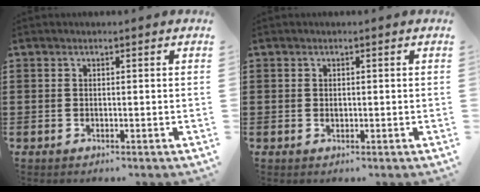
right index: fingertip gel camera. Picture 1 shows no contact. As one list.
[{"total": 0.6, "force": [0.1, 0.5, 0.3], "torque": [-0.008, 0.001, 0.001]}]